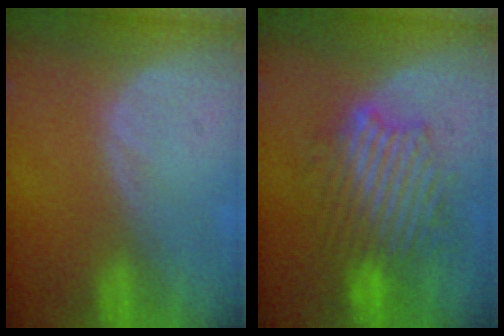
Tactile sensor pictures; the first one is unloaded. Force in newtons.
{"total": 9.3, "press": 9.3, "slide": 0.5}